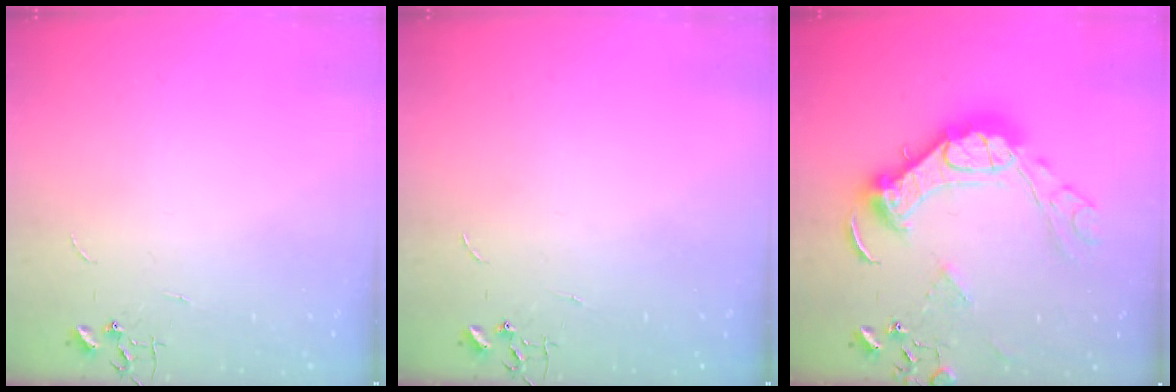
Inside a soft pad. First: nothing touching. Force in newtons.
{"total": 0.0}
{"total": 18.4, "press": 18.3, "slide": 1.6}